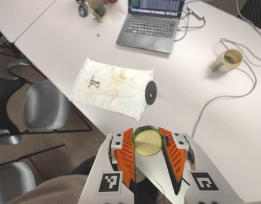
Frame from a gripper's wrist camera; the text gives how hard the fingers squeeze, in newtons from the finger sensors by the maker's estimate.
{"total": 10.7, "left": 10.6, "right": 10.8}